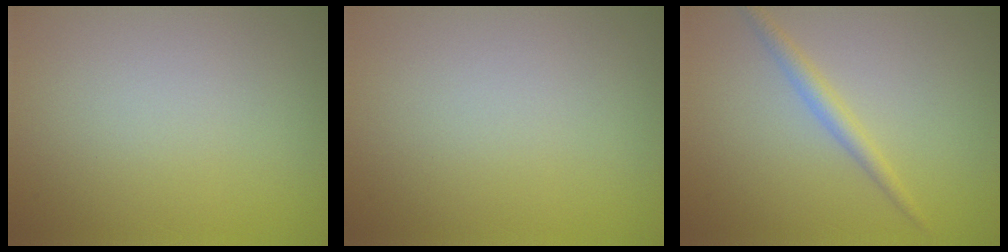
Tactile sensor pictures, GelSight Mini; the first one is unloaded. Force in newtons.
{"total": 0.0}
{"total": 1.8, "press": 1.8, "slide": 0.1}